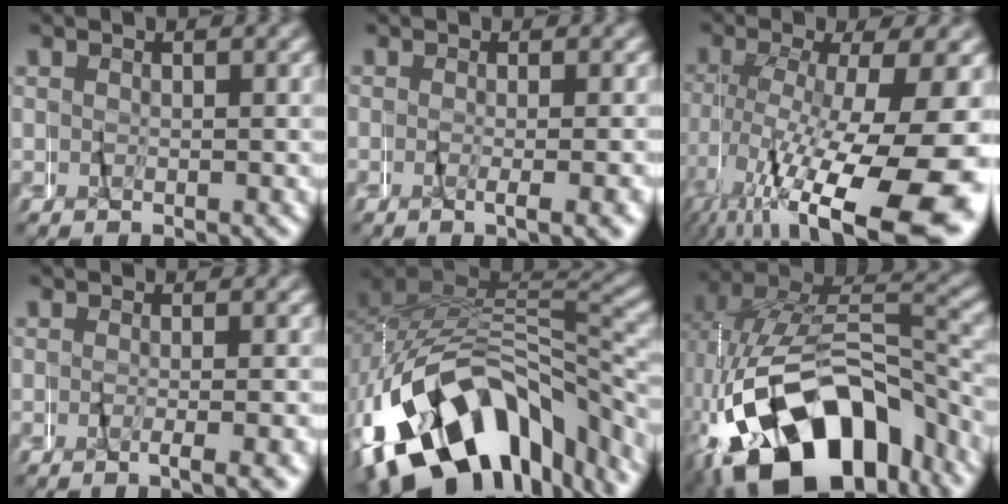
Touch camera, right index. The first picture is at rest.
{"total": 1.5, "force": [-0.9, -0.6, 1.1], "torque": [-0.019, -0.004, -0.013]}
{"total": 12.3, "force": [-5.3, 4.1, 10.3], "torque": [-0.172, -0.040, -0.050]}
{"total": 1.7, "force": [-1.4, -0.6, 0.9], "torque": [-0.020, -0.003, -0.023]}
{"total": 17.2, "force": [-7.6, 10.1, 11.7], "torque": [-0.225, -0.030, -0.102]}
{"total": 15.6, "force": [-6.9, 9.1, 10.6], "torque": [-0.192, -0.029, -0.092]}